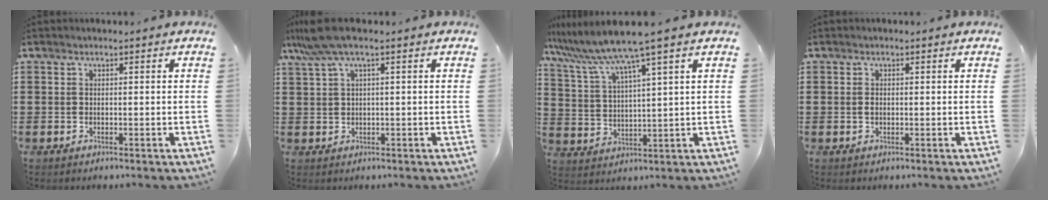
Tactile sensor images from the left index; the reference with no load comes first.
{"total": 4.9, "force": [2.1, 0.4, 4.4], "torque": [-0.103, -0.001, 0.035]}
{"total": 7.7, "force": [6.1, -1.1, 4.5], "torque": [-0.117, -0.043, 0.099]}
{"total": 0.8, "force": [0.0, 0.5, 0.6], "torque": [-0.014, 0.002, -0.002]}